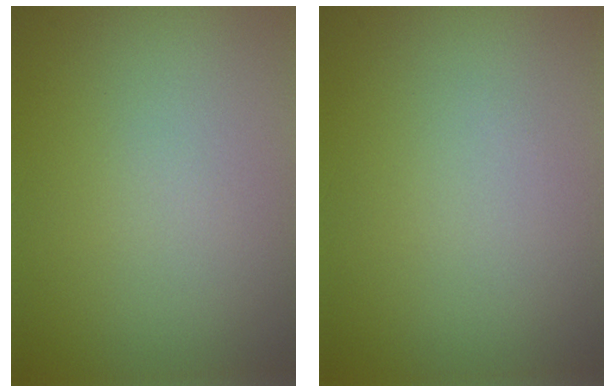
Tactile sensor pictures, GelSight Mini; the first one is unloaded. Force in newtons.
{"total": 0.0}